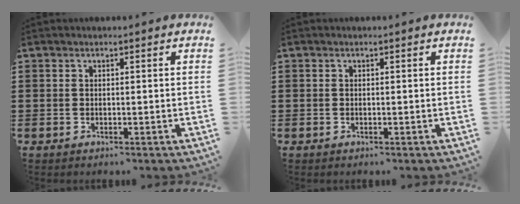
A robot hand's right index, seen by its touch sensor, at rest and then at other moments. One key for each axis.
{"total": 0.0}